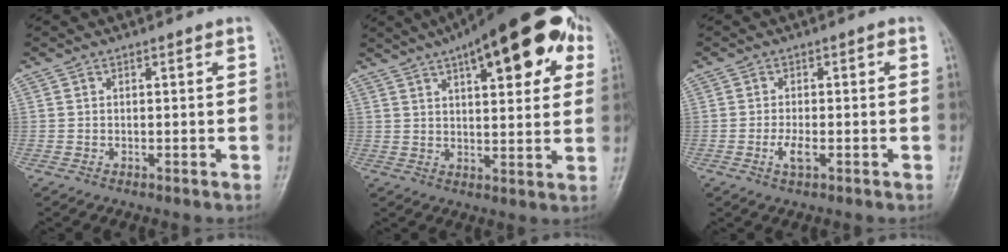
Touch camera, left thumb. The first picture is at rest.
{"total": 22.3, "force": [10.3, 8.1, 18.0], "torque": [-0.227, 0.009, 0.141]}
{"total": 3.7, "force": [-1.0, 1.5, 3.2], "torque": [-0.059, 0.006, -0.020]}